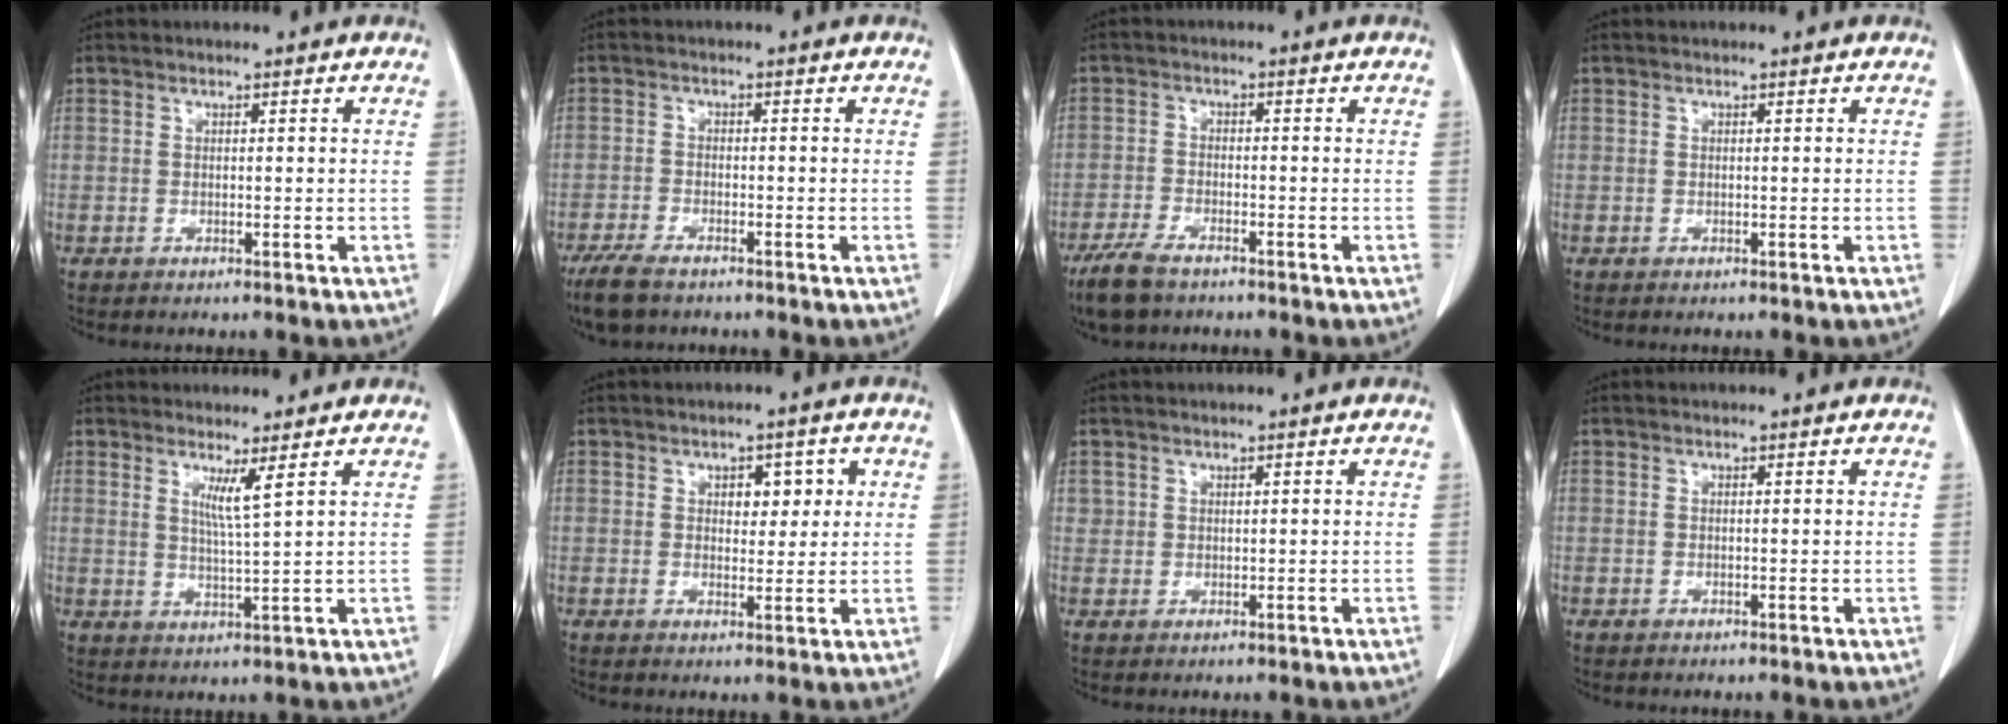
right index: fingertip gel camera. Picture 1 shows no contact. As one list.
[{"total": 5.6, "force": [-4.4, 1.9, 3.0], "torque": [-0.062, -0.010, -0.080]}, {"total": 5.8, "force": [-4.4, 2.0, 3.3], "torque": [-0.072, -0.009, -0.082]}, {"total": 0.0}, {"total": 3.3, "force": [1.7, -0.8, 2.8], "torque": [-0.052, -0.014, 0.033]}, {"total": 4.0, "force": [1.1, 2.4, 3.0], "torque": [-0.035, 0.009, 0.016]}, {"total": 0.9, "force": [0.3, 0.8, 0.0], "torque": [0.013, 0.003, 0.003]}, {"total": 0.0}]